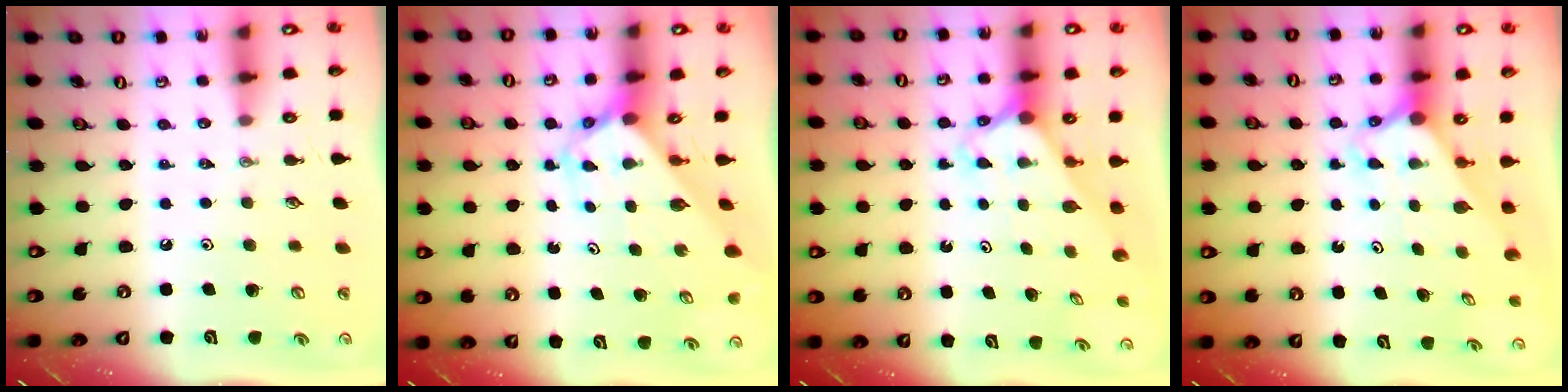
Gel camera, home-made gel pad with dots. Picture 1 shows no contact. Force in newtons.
{"total": 2.6, "press": 2.6, "slide": 0.2}
{"total": 2.3, "press": 2.3, "slide": 0.2}
{"total": 2.6, "press": 2.6, "slide": 0.1}